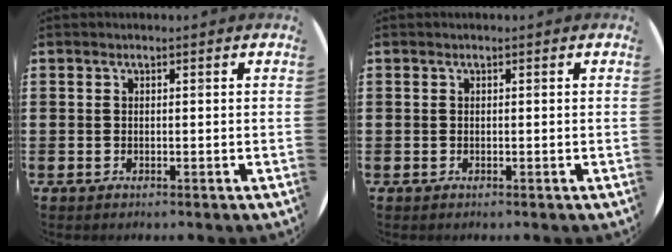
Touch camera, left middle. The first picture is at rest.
{"total": 0.0}